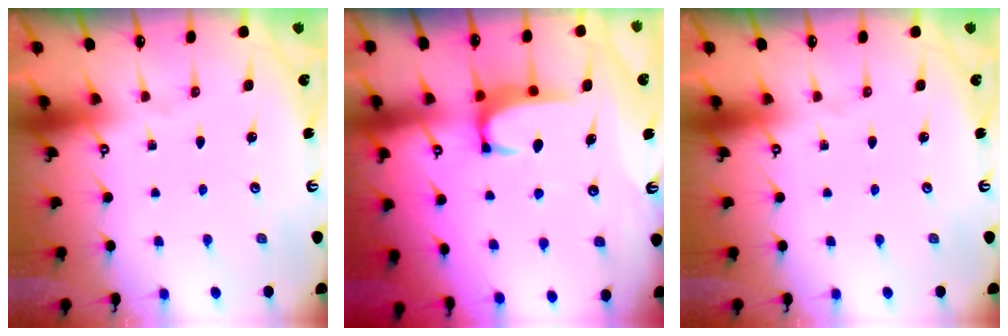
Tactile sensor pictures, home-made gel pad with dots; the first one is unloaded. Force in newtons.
{"total": 2.5, "press": 2.4, "slide": 0.6}
{"total": 0.0}